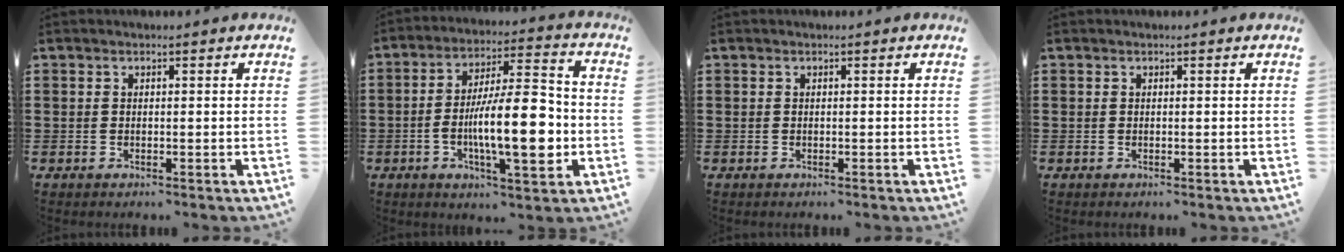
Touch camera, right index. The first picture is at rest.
{"total": 14.6, "force": [-2.8, 4.6, 13.6], "torque": [-0.225, -0.007, -0.051]}
{"total": 0.0}
{"total": 0.0}